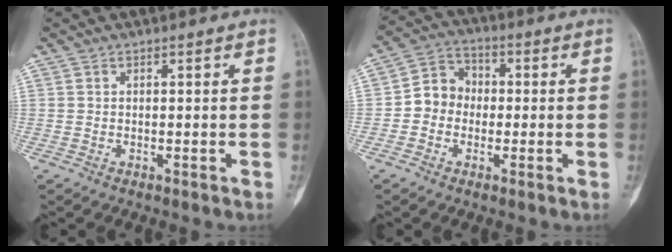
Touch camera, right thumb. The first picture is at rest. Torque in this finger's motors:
{"motor_torque": [0.64, 0.60, 0.23, -0.21, 0.03]}